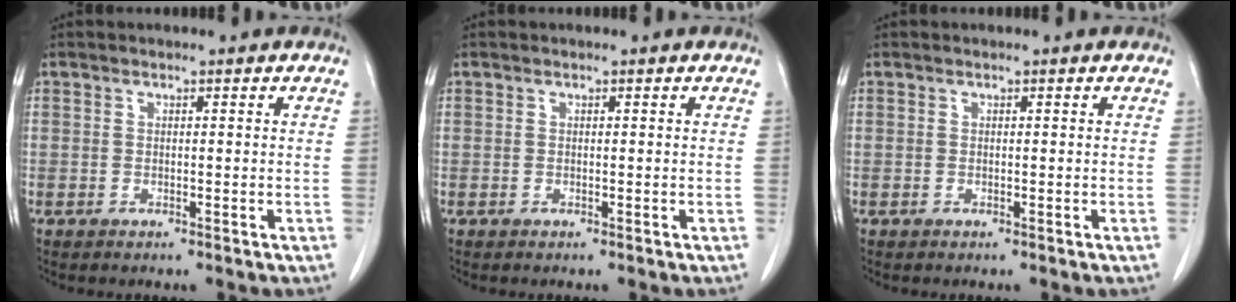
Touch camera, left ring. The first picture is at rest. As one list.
[{"total": 0.0}, {"total": 0.0}]